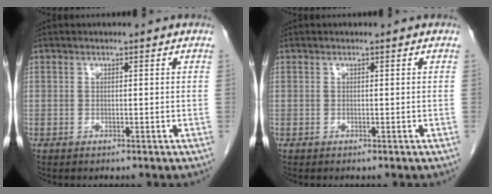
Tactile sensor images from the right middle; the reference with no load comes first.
{"total": 0.0}